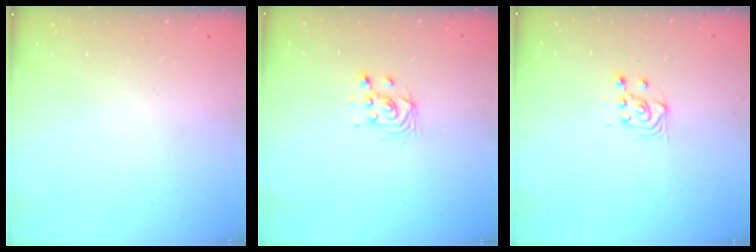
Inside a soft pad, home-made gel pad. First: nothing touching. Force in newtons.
{"total": 4.7, "press": 4.6, "slide": 1.2}
{"total": 3.6, "press": 3.3, "slide": 1.4}